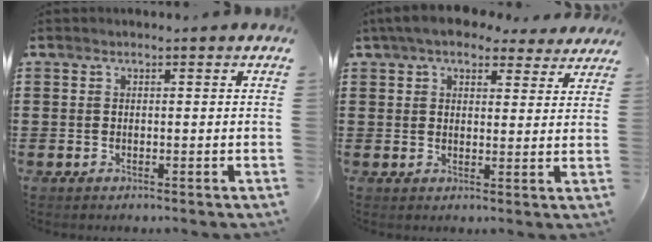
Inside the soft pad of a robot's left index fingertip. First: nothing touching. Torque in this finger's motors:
{"motor_torque": [2.14, 0.00, 1.05, 0.21]}